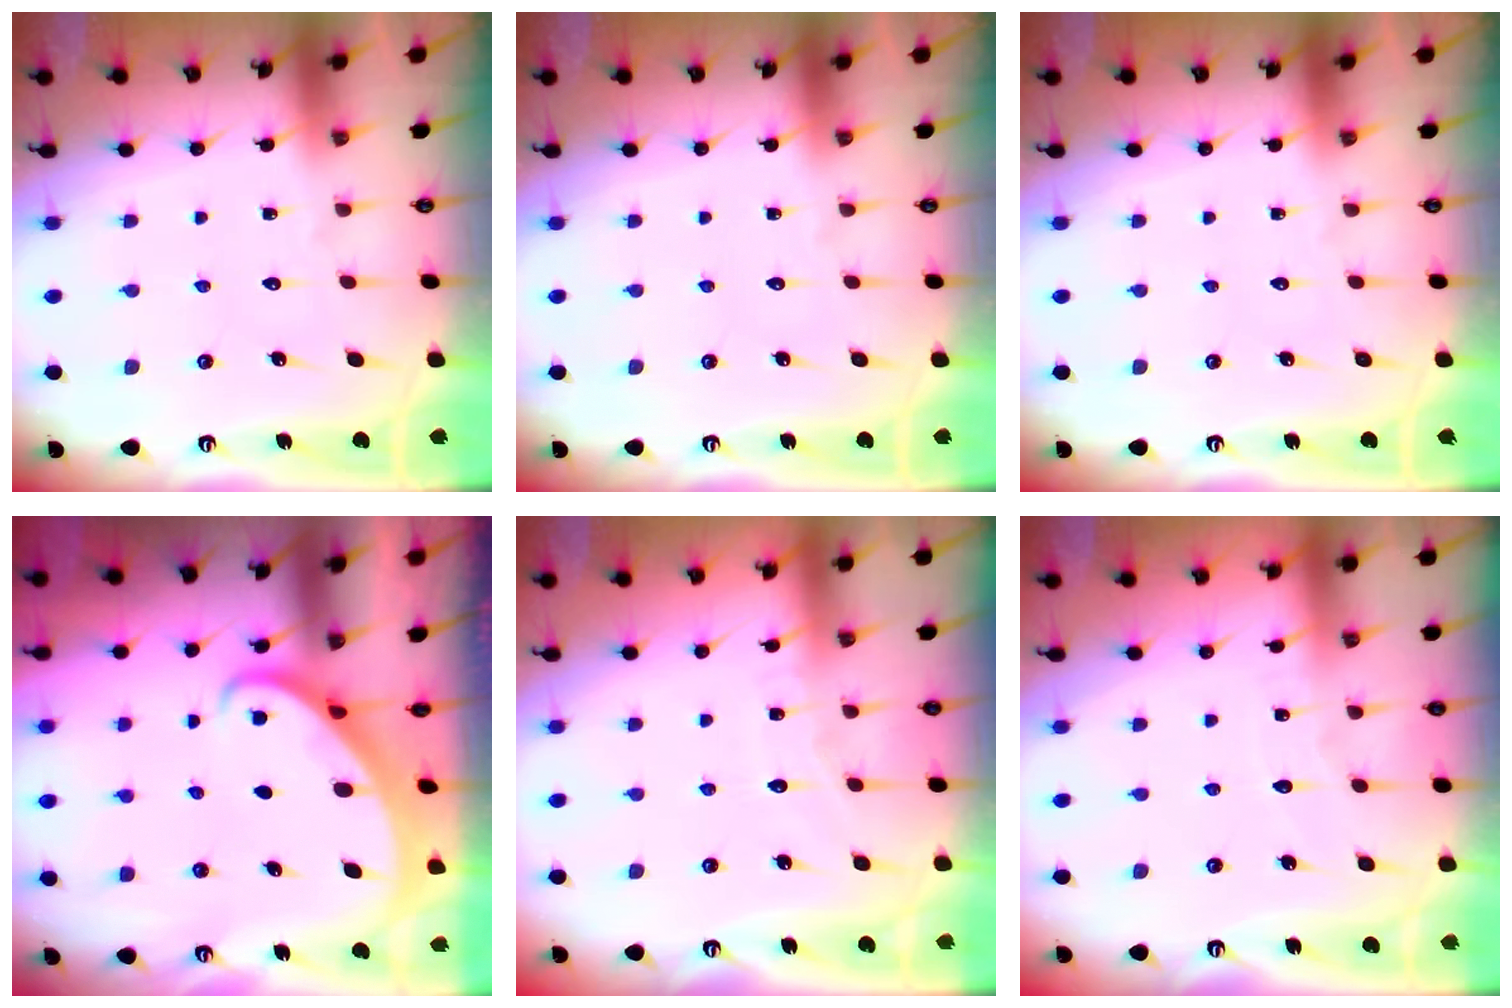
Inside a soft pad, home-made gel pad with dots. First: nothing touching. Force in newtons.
{"total": 0.0}
{"total": 0.0}
{"total": 2.5, "press": 2.5, "slide": 0.2}
{"total": 4.8, "press": 4.7, "slide": 0.6}
{"total": 2.3, "press": 2.3, "slide": 0.1}